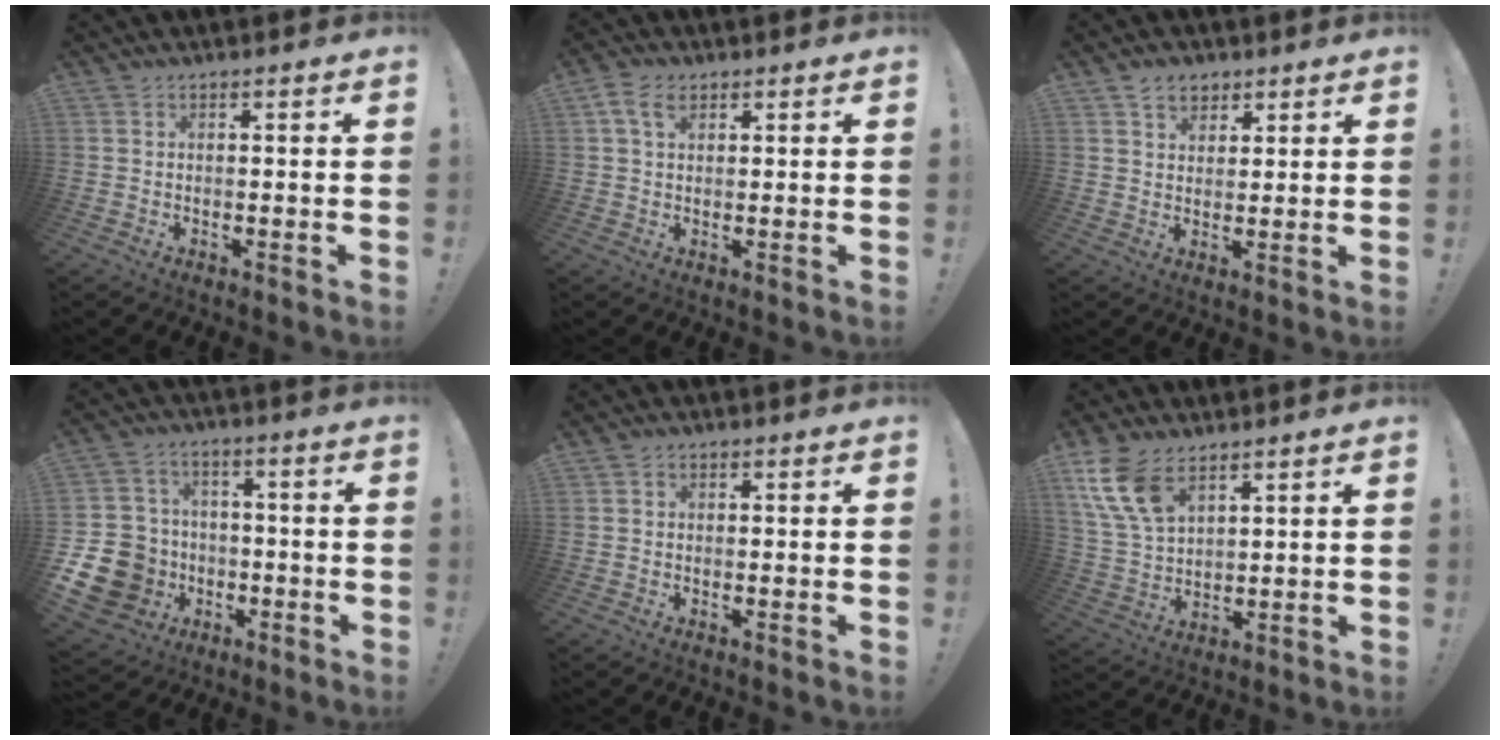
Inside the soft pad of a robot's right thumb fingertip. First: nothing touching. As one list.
[{"total": 5.1, "force": [2.2, 3.3, 3.2], "torque": [-0.068, 0.007, 0.044]}, {"total": 5.6, "force": [3.6, 3.8, 1.9], "torque": [-0.022, -0.015, 0.066]}, {"total": 15.9, "force": [-4.3, 13.8, 6.6], "torque": [-0.132, 0.033, -0.060]}, {"total": 0.9, "force": [0.0, 0.9, 0.2], "torque": [0.000, 0.001, -0.001]}, {"total": 12.0, "force": [7.1, 6.5, 7.2], "torque": [-0.152, -0.030, 0.138]}]